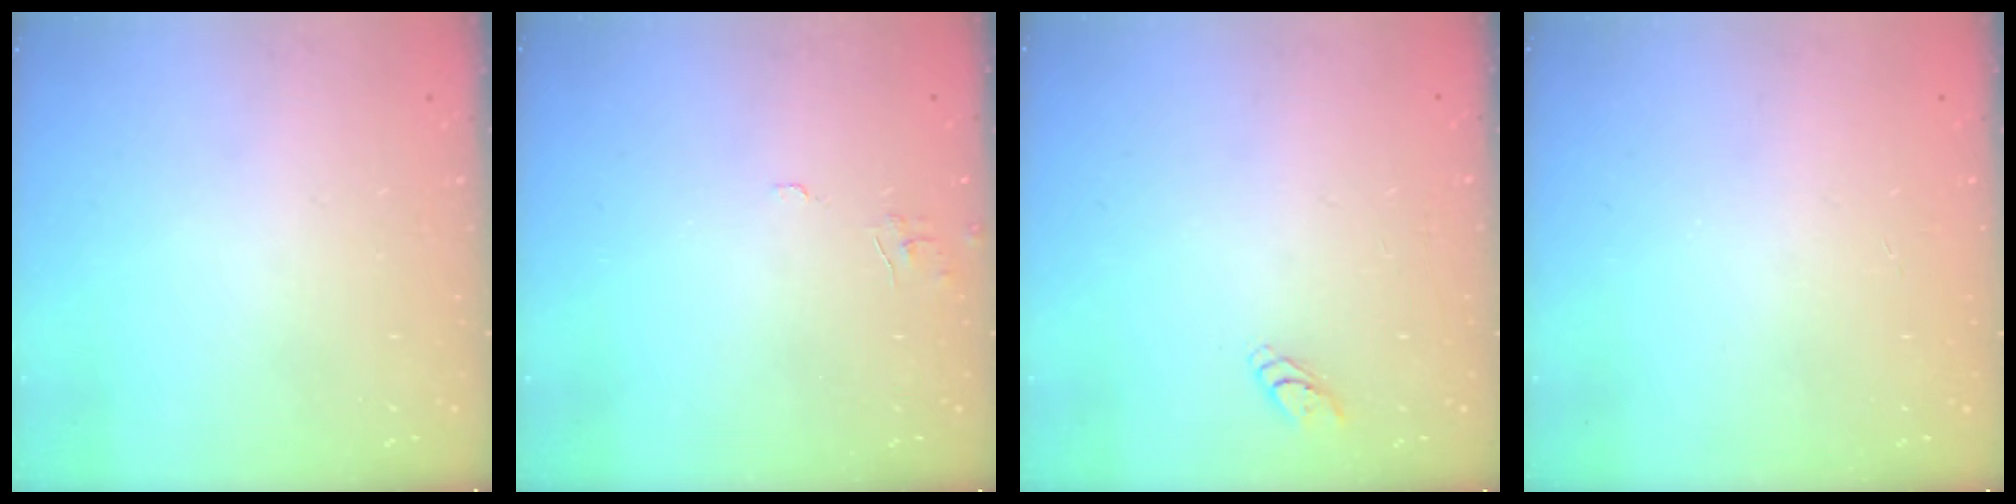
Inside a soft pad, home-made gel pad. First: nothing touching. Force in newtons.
{"total": 4.9, "press": 4.8, "slide": 0.4}
{"total": 2.8, "press": 2.8, "slide": 0.3}
{"total": 0.0}